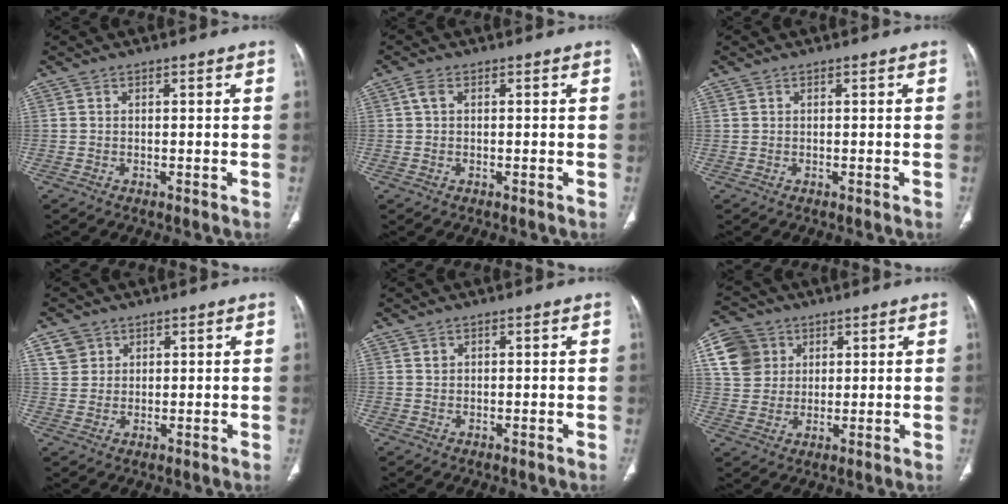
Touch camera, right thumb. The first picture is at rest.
{"total": 1.7, "force": [0.3, 1.0, 1.4], "torque": [-0.035, 0.004, 0.004]}
{"total": 0.0}
{"total": 4.0, "force": [2.1, 3.3, 0.7], "torque": [0.002, -0.008, 0.042]}
{"total": 0.7, "force": [0.4, 0.5, 0.2], "torque": [0.005, 0.001, 0.008]}
{"total": 9.8, "force": [3.4, 8.5, 3.5], "torque": [-0.053, 0.003, 0.066]}